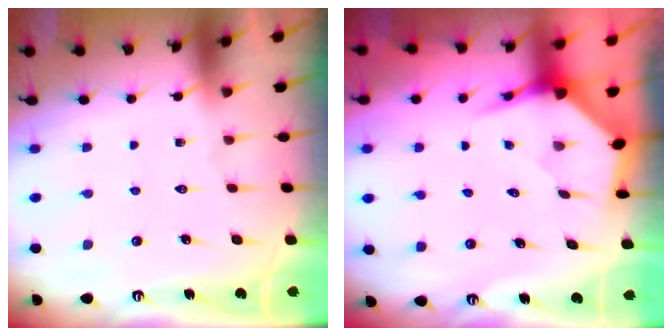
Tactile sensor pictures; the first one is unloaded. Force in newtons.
{"total": 5.0, "press": 5.0, "slide": 0.5}